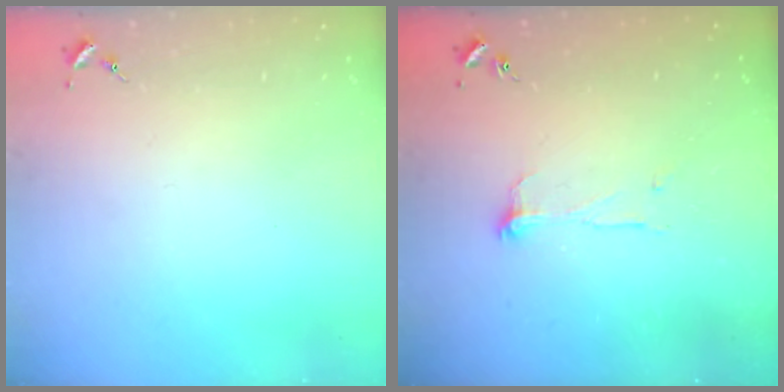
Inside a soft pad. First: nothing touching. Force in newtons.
{"total": 7.3, "press": 7.2, "slide": 0.6}